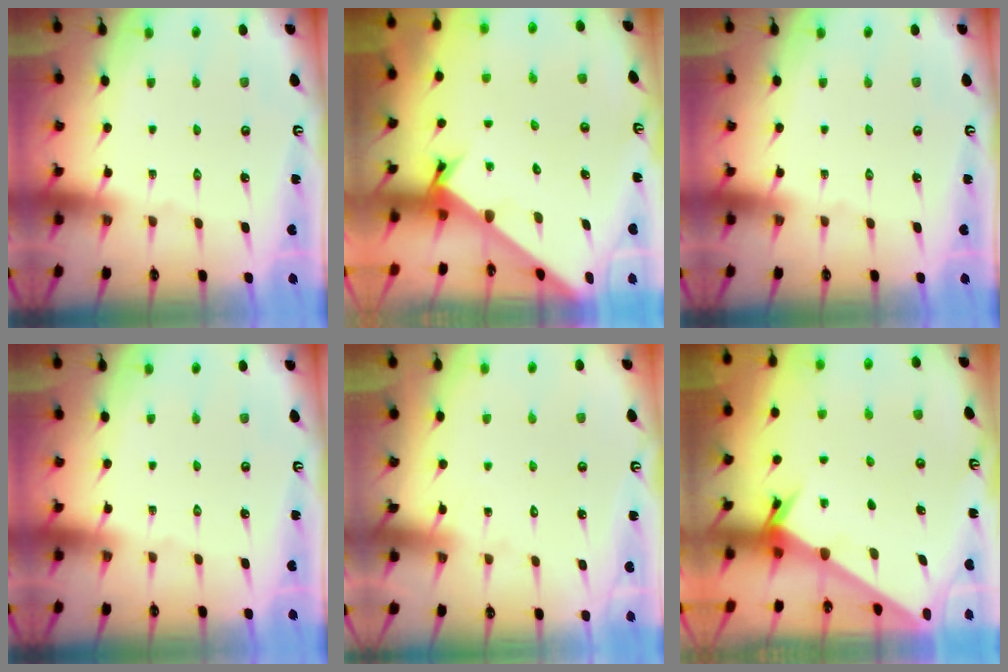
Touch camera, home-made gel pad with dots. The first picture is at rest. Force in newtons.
{"total": 2.1, "press": 2.1, "slide": 0.2}
{"total": 0.0}
{"total": 0.0}
{"total": 4.8, "press": 4.8, "slide": 0.4}
{"total": 2.8, "press": 2.8, "slide": 0.2}